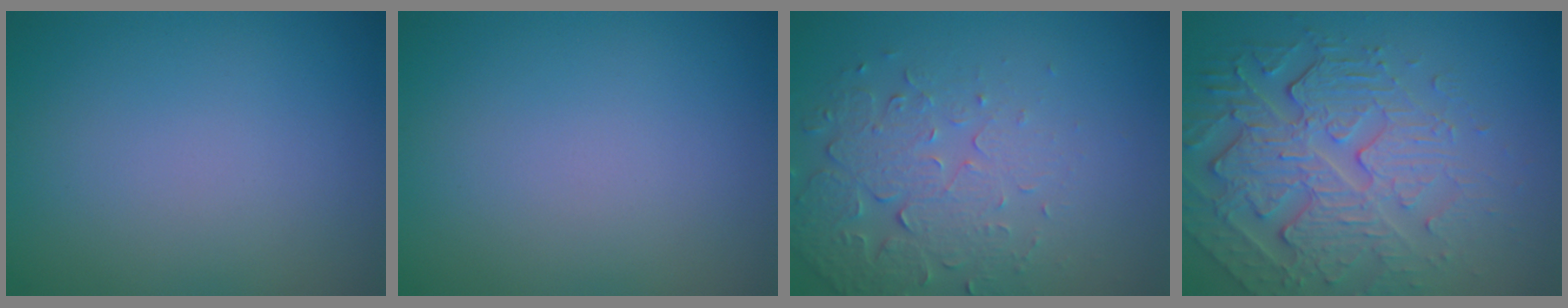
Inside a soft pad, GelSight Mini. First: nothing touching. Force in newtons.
{"total": 0.0}
{"total": 5.0, "press": 3.3, "slide": 3.7}
{"total": 6.9, "press": 5.1, "slide": 4.7}